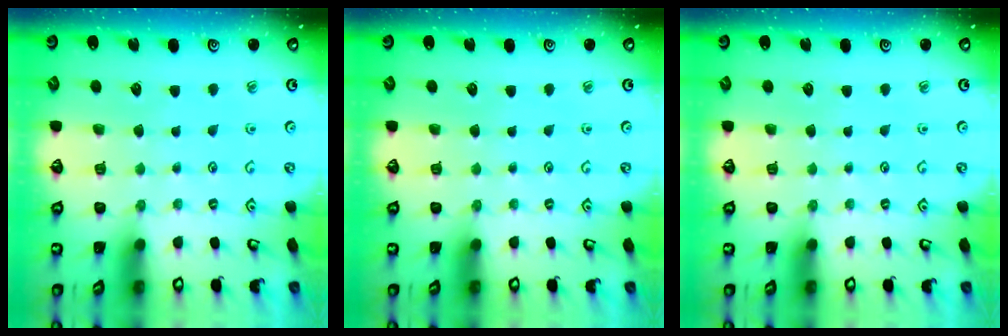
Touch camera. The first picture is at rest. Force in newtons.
{"total": 0.0}
{"total": 0.0}